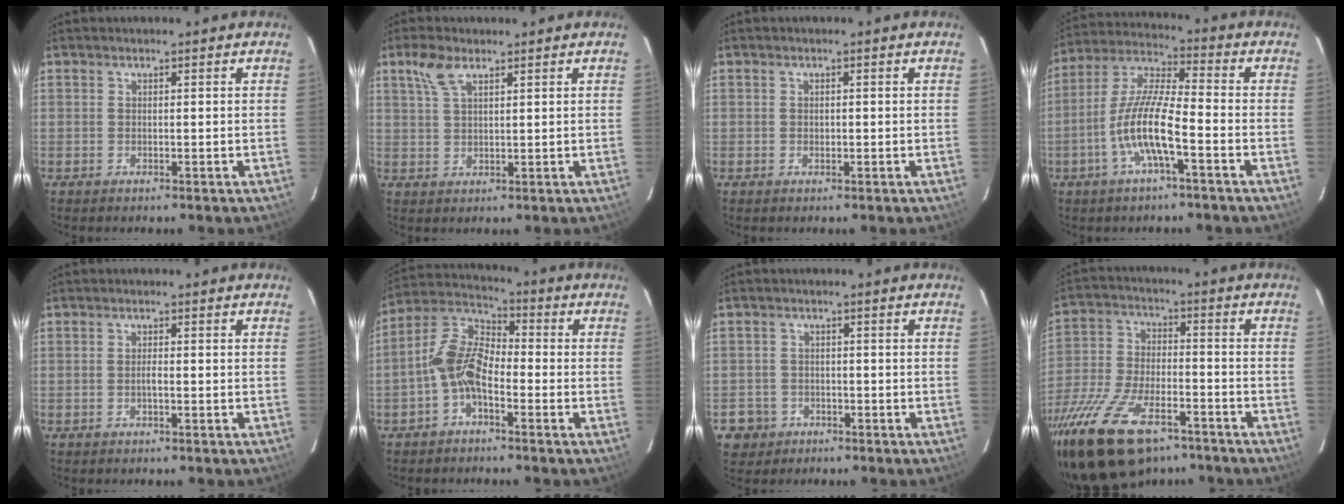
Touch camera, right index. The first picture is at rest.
{"total": 4.6, "force": [2.8, 2.0, 3.1], "torque": [-0.066, 0.010, 0.058]}
{"total": 0.6, "force": [-0.1, 0.6, 0.3], "torque": [-0.002, 0.001, -0.001]}
{"total": 10.9, "force": [-4.3, 1.8, 9.9], "torque": [-0.210, 0.004, -0.087]}
{"total": 1.0, "force": [-0.4, 0.2, 0.8], "torque": [-0.017, 0.004, -0.009]}
{"total": 8.5, "force": [-3.3, 4.4, 6.5], "torque": [-0.141, 0.020, -0.072]}
{"total": 6.3, "force": [-3.1, 5.5, 0.6], "torque": [-0.030, 0.022, -0.049]}
{"total": 23.7, "force": [-15.8, 10.7, 14.0], "torque": [-0.301, -0.037, -0.270]}